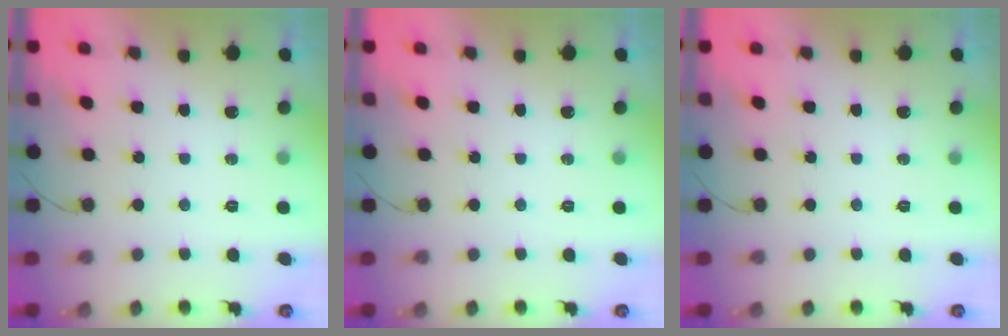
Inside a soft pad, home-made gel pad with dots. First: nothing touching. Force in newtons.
{"total": 0.0}
{"total": 0.0}